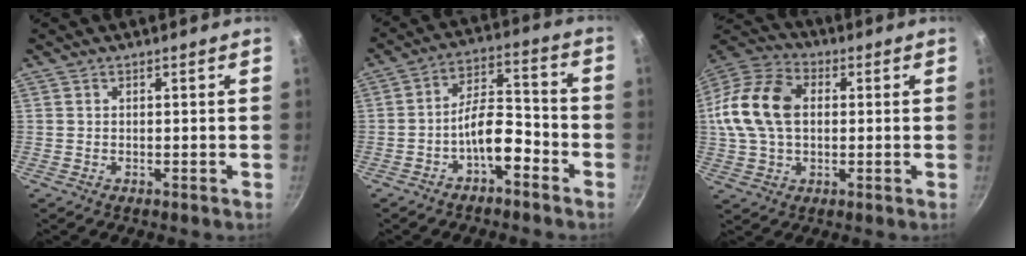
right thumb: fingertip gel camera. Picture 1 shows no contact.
{"total": 8.5, "force": [-4.4, 3.6, 6.3], "torque": [-0.088, 0.055, -0.075]}
{"total": 16.5, "force": [1.6, 11.4, 11.9], "torque": [-0.220, 0.029, 0.016]}